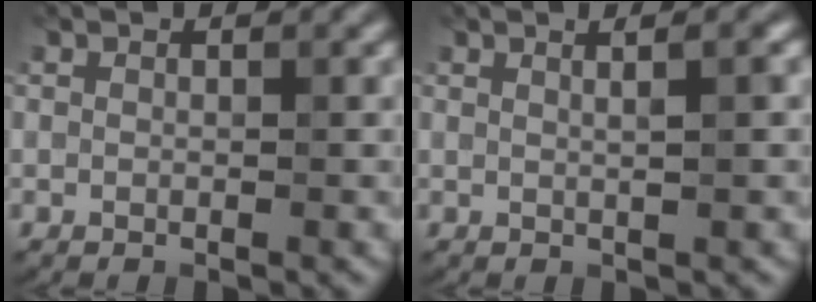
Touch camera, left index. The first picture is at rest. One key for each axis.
{"total": 2.8, "fx": 1.0, "fy": 1.1, "fz": 2.3, "tx": -0.012, "ty": 0.005, "tz": -0.009}